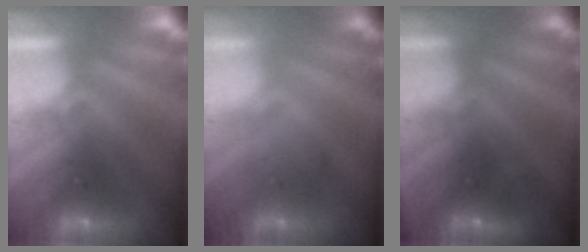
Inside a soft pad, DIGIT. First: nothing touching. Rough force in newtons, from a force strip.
{"total": 1.8}
{"total": 2.7}